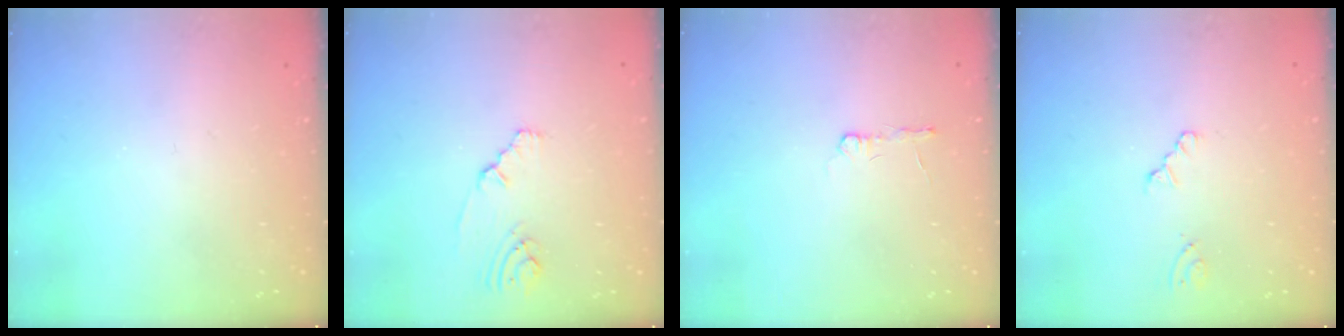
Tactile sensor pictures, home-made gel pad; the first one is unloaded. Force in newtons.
{"total": 2.7, "press": 2.6, "slide": 0.4}
{"total": 2.7, "press": 2.7, "slide": 0.4}
{"total": 0.0}